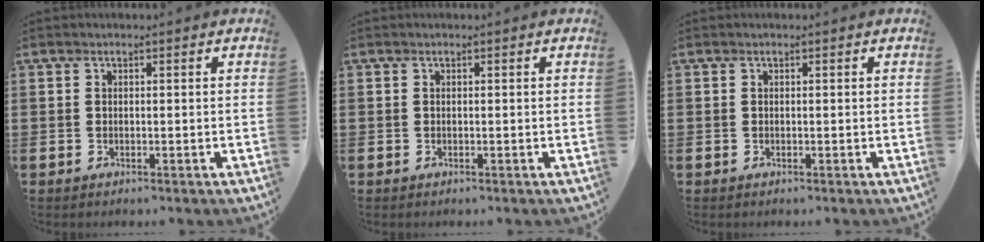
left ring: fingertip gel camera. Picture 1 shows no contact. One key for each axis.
{"total": 0.0}
{"total": 0.0}